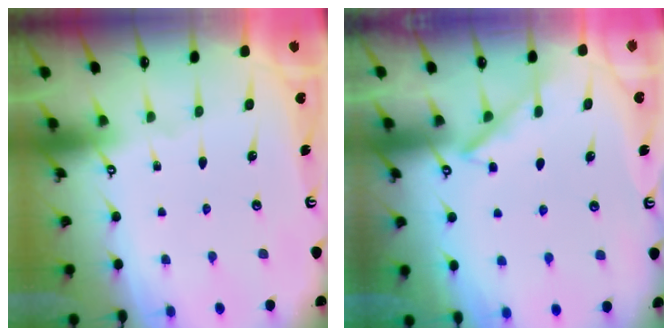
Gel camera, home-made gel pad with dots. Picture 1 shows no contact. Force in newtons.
{"total": 3.8, "press": 3.8, "slide": 0.5}